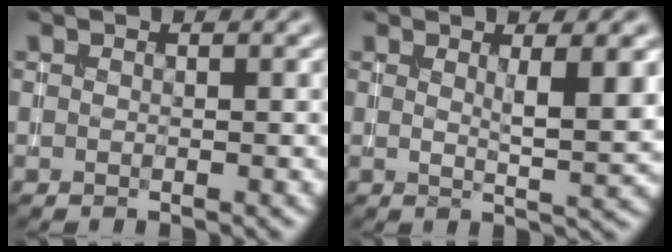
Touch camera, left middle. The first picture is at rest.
{"total": 3.8, "force": [1.1, 0.8, 3.5], "torque": [-0.045, -0.007, 0.017]}